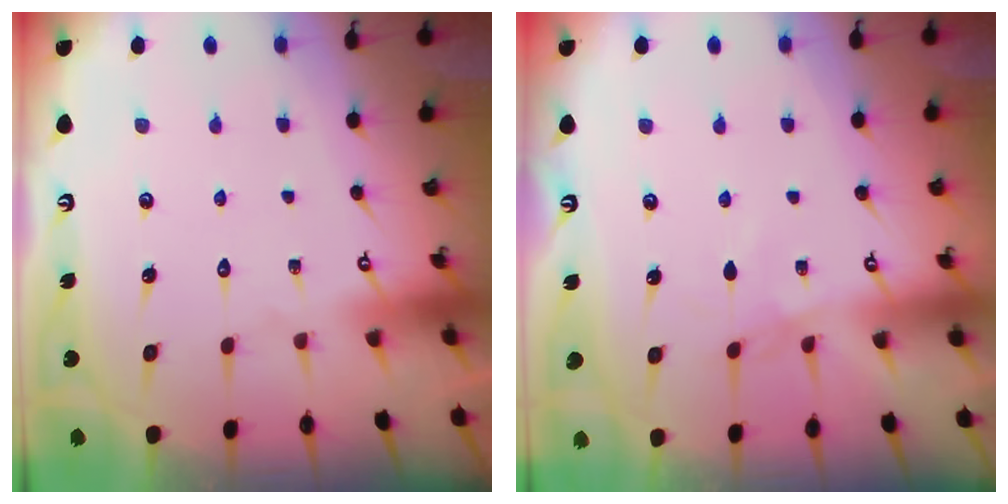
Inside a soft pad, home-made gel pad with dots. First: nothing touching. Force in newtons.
{"total": 2.3, "press": 2.3, "slide": 0.4}